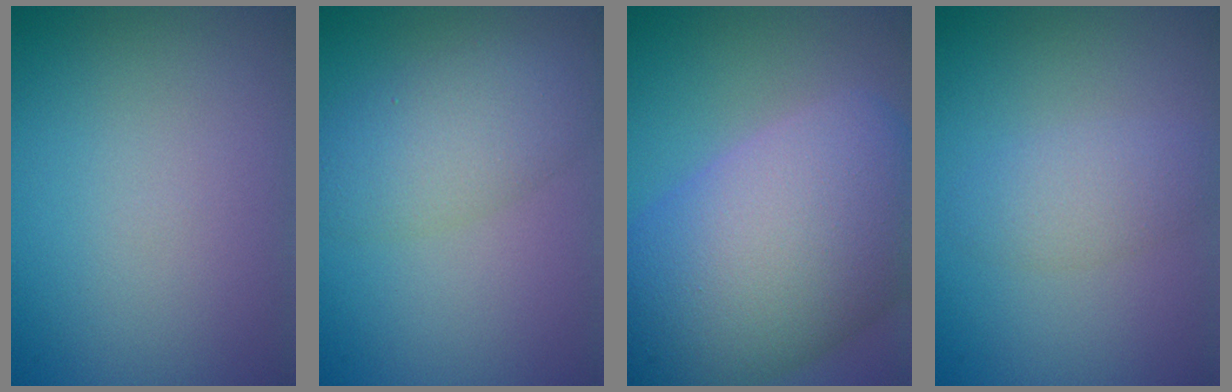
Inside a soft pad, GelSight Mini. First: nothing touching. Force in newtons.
{"total": 4.0, "press": 4.0, "slide": 0.1}
{"total": 14.5, "press": 14.5, "slide": 0.7}
{"total": 1.5, "press": 1.5, "slide": 0.0}